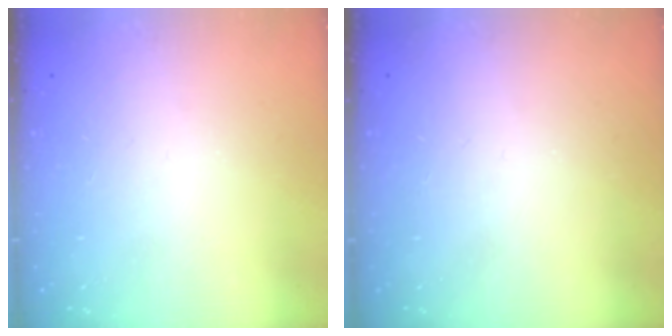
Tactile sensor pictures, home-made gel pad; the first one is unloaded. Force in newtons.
{"total": 0.0}